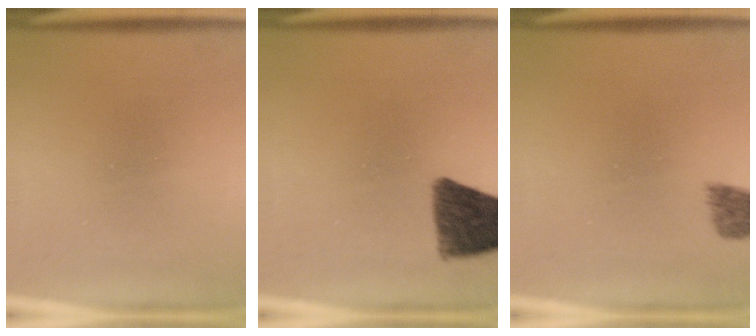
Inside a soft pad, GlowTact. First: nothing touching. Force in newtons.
{"total": 10.9}
{"total": 1.9}